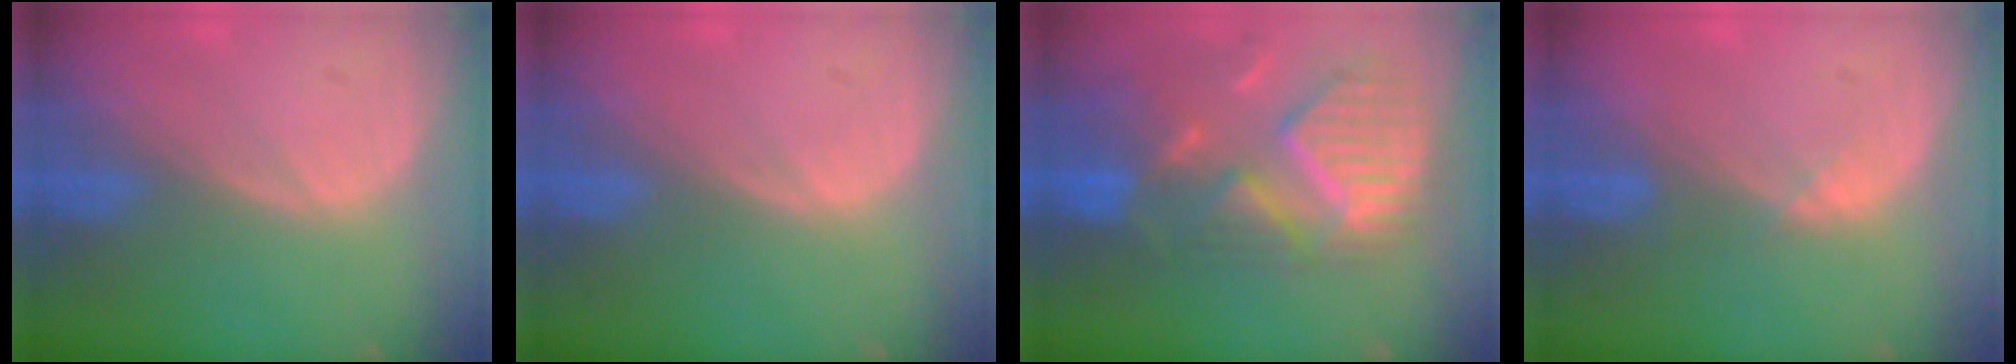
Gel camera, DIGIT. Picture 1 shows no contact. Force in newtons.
{"total": 0.0}
{"total": 11.7, "press": 10.3, "slide": 5.6}
{"total": 0.9, "press": 0.9, "slide": 0.3}